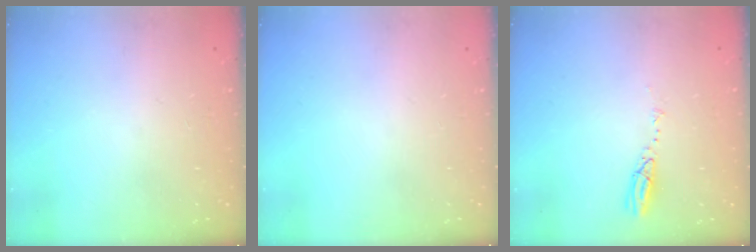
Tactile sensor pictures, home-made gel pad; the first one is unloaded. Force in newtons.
{"total": 0.0}
{"total": 3.4, "press": 3.4, "slide": 0.4}